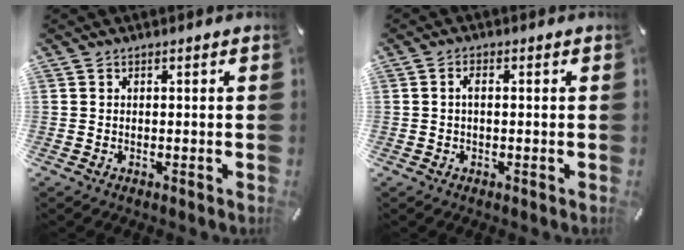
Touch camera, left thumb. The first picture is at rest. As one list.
[{"total": 1.7, "force": [0.0, 0.8, 1.5], "torque": [-0.030, 0.002, -0.002]}]